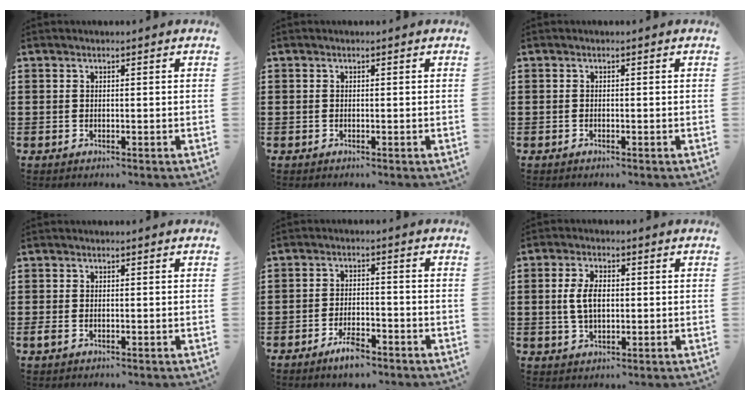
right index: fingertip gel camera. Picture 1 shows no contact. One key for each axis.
{"total": 0.0}
{"total": 0.0}
{"total": 0.9, "fx": -0.3, "fy": 0.6, "fz": 0.7, "tx": -0.015, "ty": 0.000, "tz": -0.006}
{"total": 4.7, "fx": -3.4, "fy": 1.4, "fz": 2.8, "tx": -0.052, "ty": 0.008, "tz": -0.063}
{"total": 5.2, "fx": 0.3, "fy": 2.8, "fz": 4.4, "tx": -0.104, "ty": 0.004, "tz": -0.001}